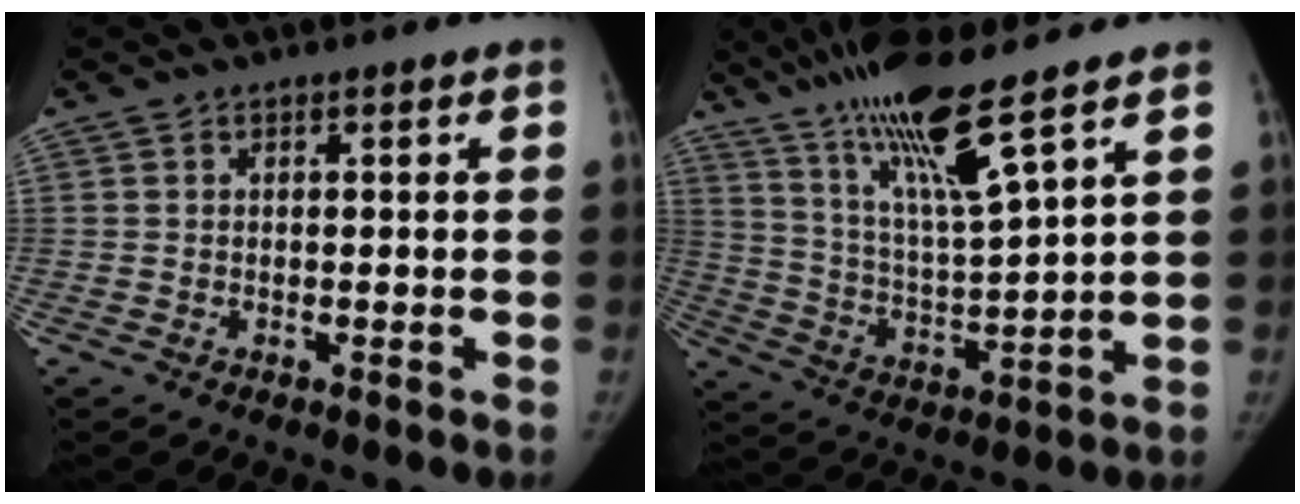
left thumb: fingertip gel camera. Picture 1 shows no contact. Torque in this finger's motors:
{"motor_torque": [1.32, -0.75, 1.45, -1.32, 0.46]}